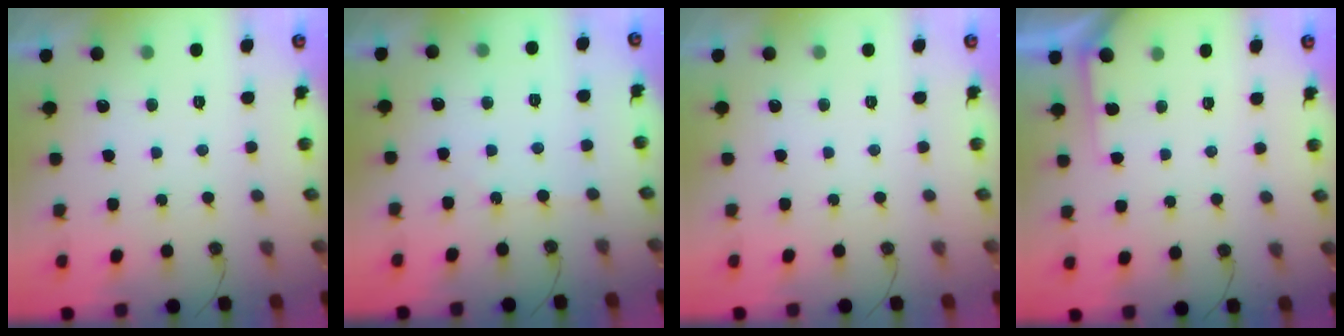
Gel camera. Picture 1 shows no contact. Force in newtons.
{"total": 2.4, "press": 2.4, "slide": 0.4}
{"total": 0.0}
{"total": 3.6, "press": 3.6, "slide": 0.3}